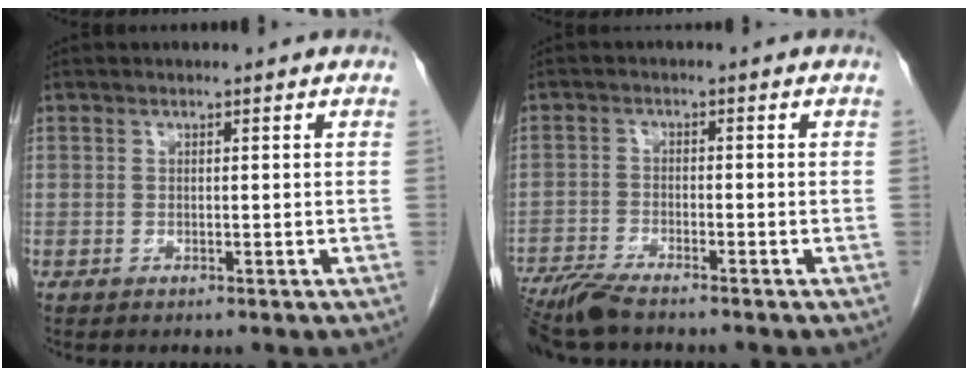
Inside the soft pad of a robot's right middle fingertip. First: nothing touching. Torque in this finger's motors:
{"motor_torque": [0.71, -0.69, 0.07, 0.04]}